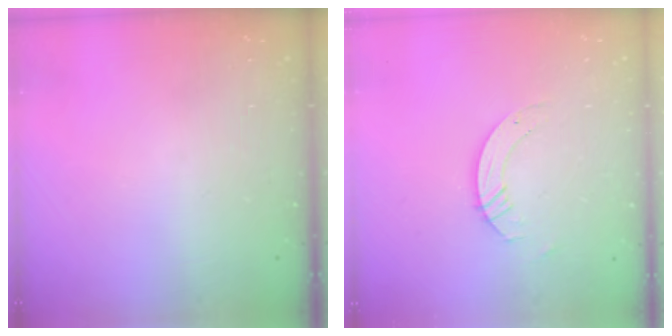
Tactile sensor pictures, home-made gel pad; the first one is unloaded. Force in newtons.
{"total": 3.9, "press": 3.9, "slide": 0.4}